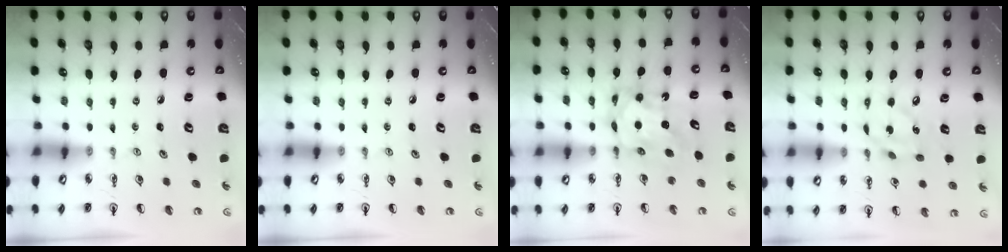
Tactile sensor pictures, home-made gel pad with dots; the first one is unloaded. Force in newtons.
{"total": 0.0}
{"total": 8.6, "press": 8.5, "slide": 0.8}
{"total": 10.9, "press": 10.8, "slide": 0.7}